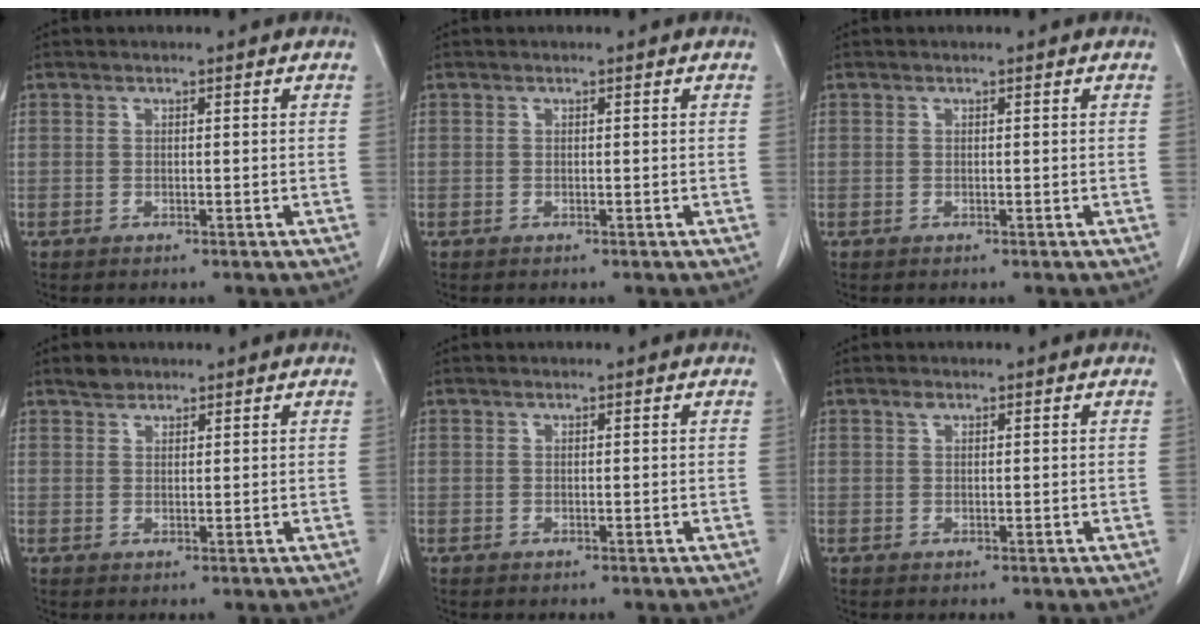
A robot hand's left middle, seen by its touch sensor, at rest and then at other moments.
{"total": 0.0}
{"total": 0.0}
{"total": 1.9, "force": [1.6, 0.9, 0.4], "torque": [-0.013, 0.004, 0.028]}
{"total": 0.0}
{"total": 0.8, "force": [0.6, 0.3, 0.5], "torque": [-0.012, 0.003, 0.011]}